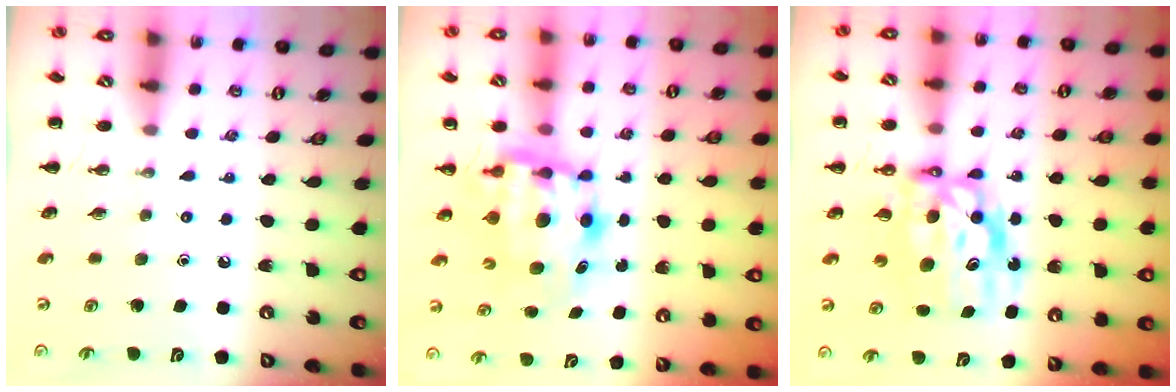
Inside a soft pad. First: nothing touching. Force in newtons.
{"total": 7.8, "press": 7.7, "slide": 1.6}
{"total": 9.7, "press": 9.3, "slide": 2.7}